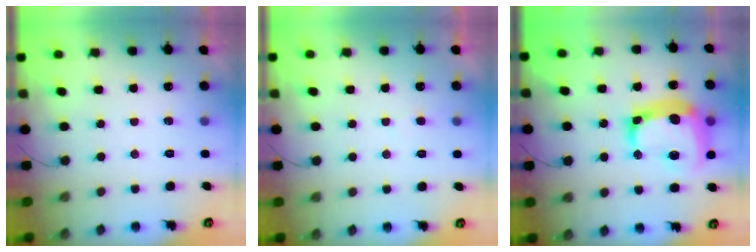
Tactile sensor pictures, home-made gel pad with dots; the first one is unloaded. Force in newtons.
{"total": 2.2, "press": 2.2, "slide": 0.2}
{"total": 19.0, "press": 18.8, "slide": 2.2}